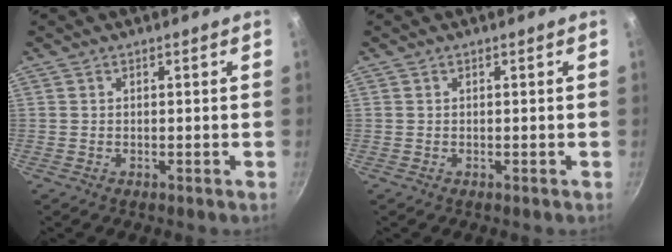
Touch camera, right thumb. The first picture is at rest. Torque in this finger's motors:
{"motor_torque": [0.00, 0.00, 0.00, 0.00, 0.00]}